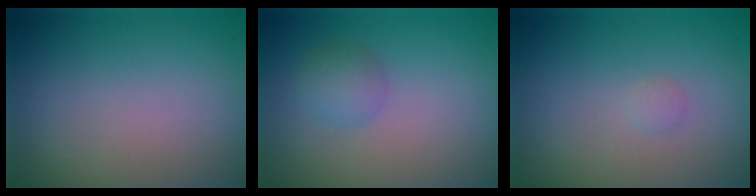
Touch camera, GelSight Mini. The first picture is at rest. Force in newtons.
{"total": 1.8, "press": 1.8, "slide": 0.1}
{"total": 0.5, "press": 0.5, "slide": 0.1}